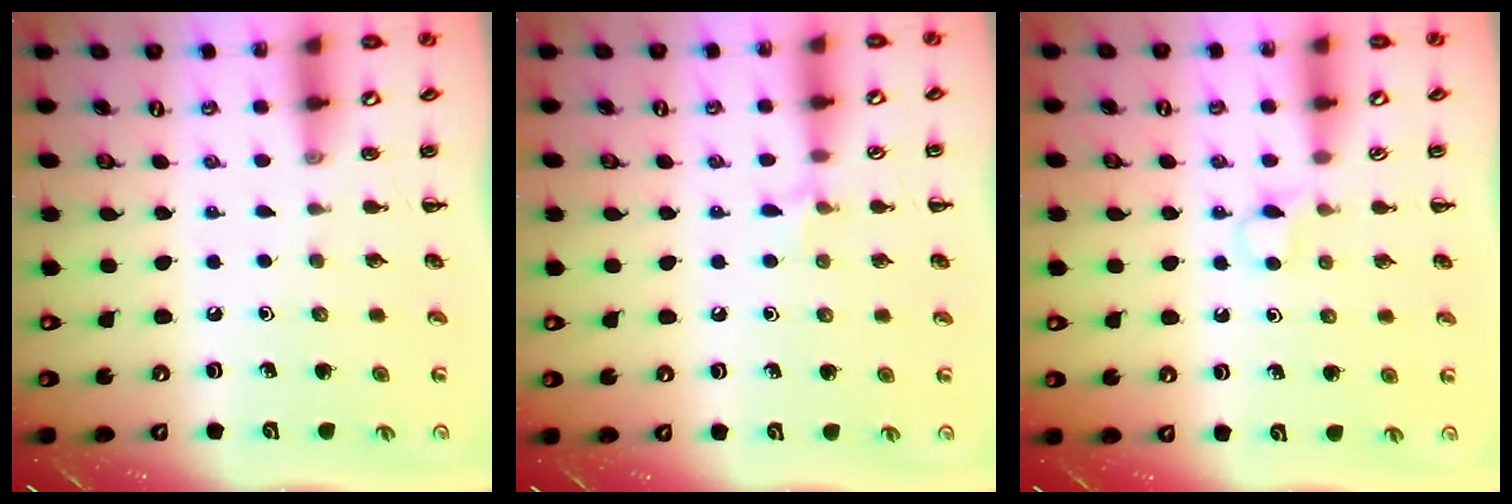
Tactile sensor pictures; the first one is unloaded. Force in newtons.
{"total": 5.2, "press": 4.9, "slide": 1.8}
{"total": 3.1, "press": 2.9, "slide": 1.3}